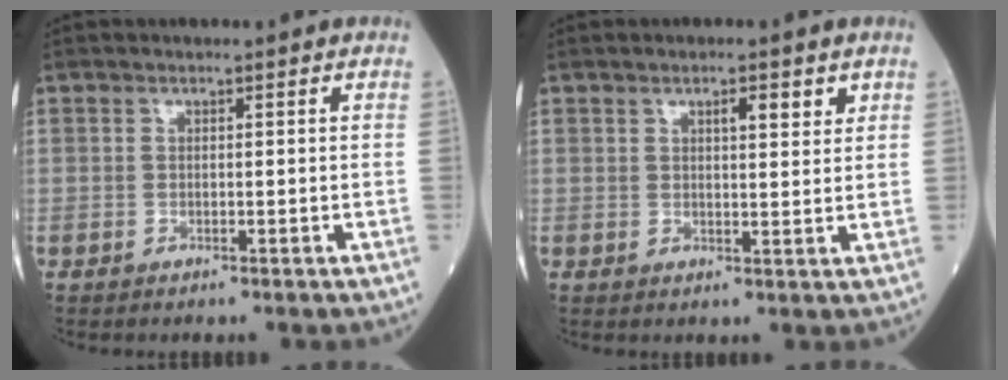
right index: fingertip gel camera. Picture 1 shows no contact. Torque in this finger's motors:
{"motor_torque": [-0.20, 0.26, -0.07, 0.03]}